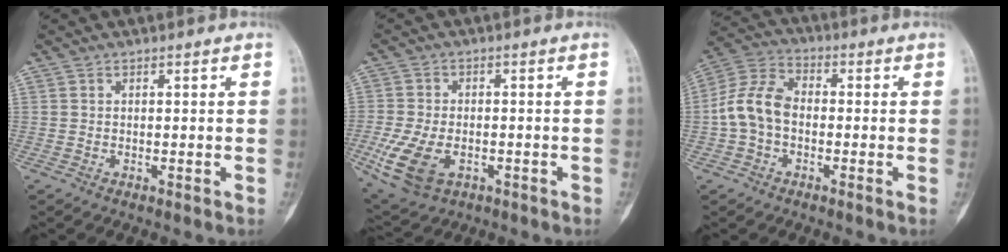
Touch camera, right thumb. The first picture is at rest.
{"total": 10.9, "force": [-3.6, 6.8, 7.7], "torque": [-0.163, 0.003, -0.055]}
{"total": 9.4, "force": [-1.3, 6.3, 6.8], "torque": [-0.133, 0.031, -0.039]}